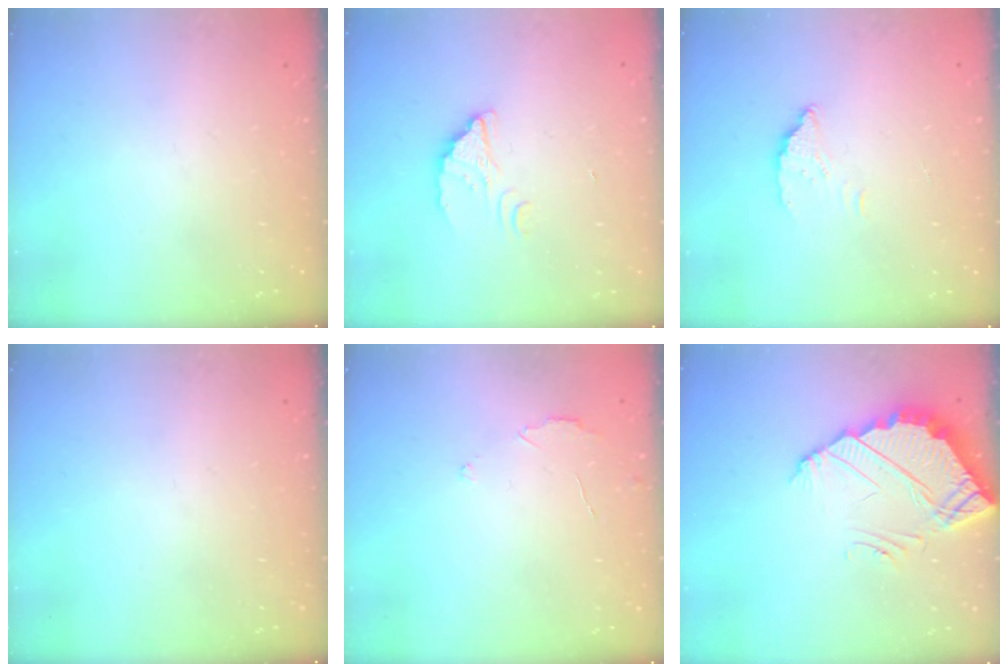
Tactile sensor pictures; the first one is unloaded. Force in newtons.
{"total": 2.2, "press": 2.2, "slide": 0.2}
{"total": 3.6, "press": 3.5, "slide": 0.4}
{"total": 0.0}
{"total": 2.6, "press": 2.6, "slide": 0.2}
{"total": 4.2, "press": 4.2, "slide": 0.2}